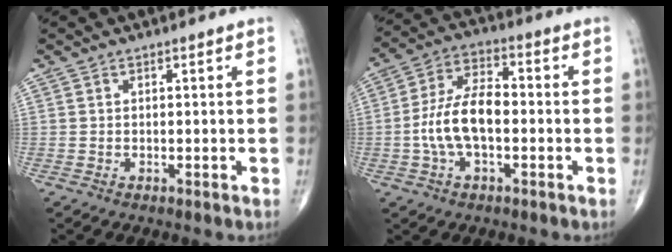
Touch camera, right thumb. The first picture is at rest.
{"total": 11.0, "force": [-1.7, 5.5, 9.4], "torque": [-0.185, 0.033, -0.039]}